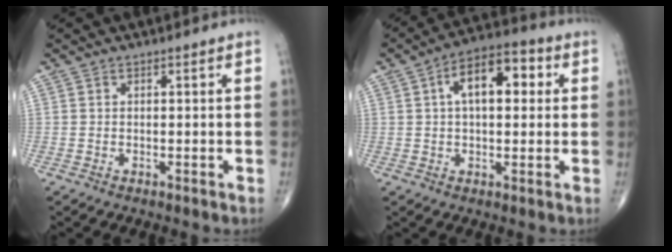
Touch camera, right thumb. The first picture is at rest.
{"total": 11.4, "force": [2.7, 5.9, 9.3], "torque": [-0.128, 0.025, 0.032]}